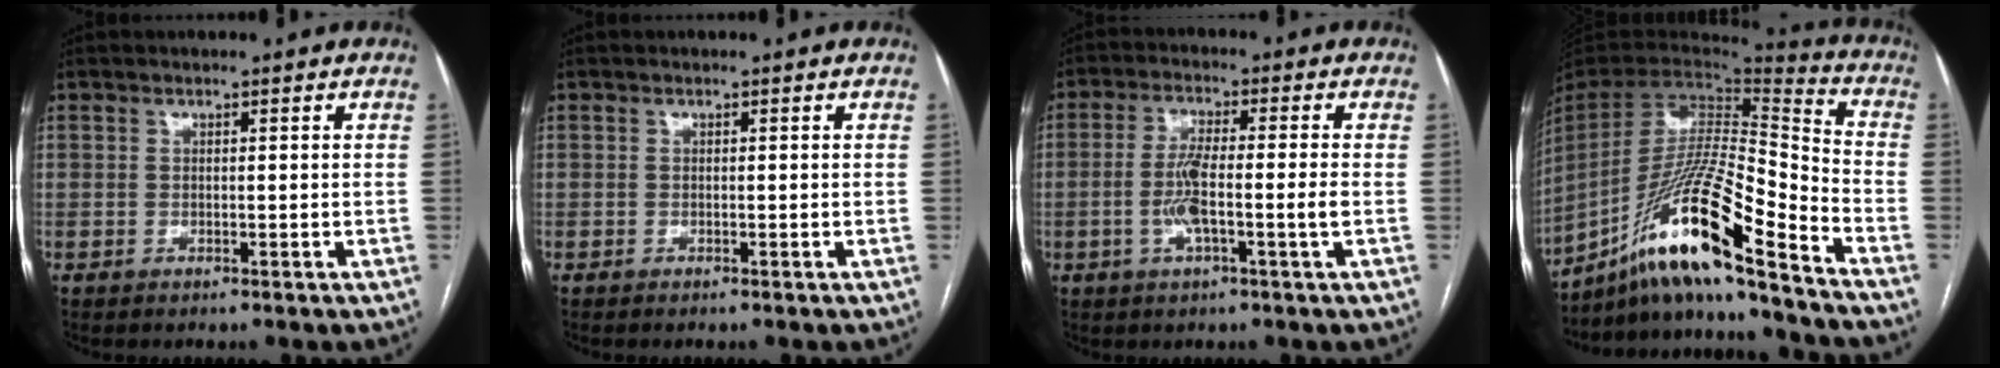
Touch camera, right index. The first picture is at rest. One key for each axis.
{"total": 0.0}
{"total": 6.6, "fx": -1.5, "fy": 0.2, "fz": 6.4, "tx": -0.127, "ty": 0.005, "tz": -0.028}
{"total": 20.6, "fx": -14.9, "fy": 0.2, "fz": 14.3, "tx": -0.295, "ty": -0.009, "tz": -0.276}